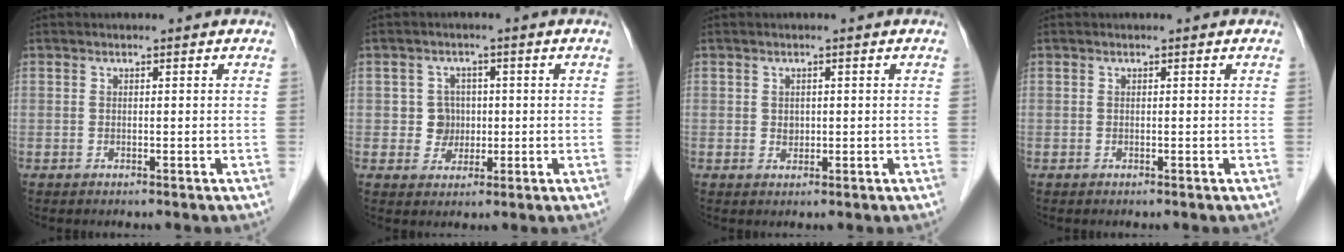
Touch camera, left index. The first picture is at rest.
{"total": 3.6, "force": [0.1, 3.6, 0.5], "torque": [-0.002, 0.009, 0.005]}
{"total": 1.2, "force": [0.1, 1.0, 0.6], "torque": [-0.012, 0.001, 0.004]}
{"total": 0.0}